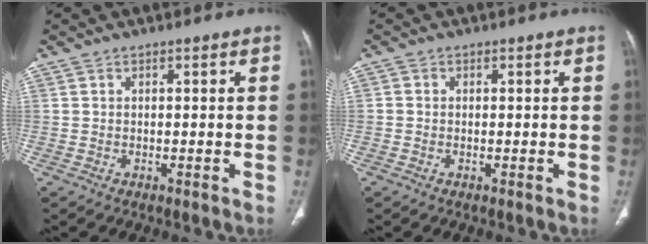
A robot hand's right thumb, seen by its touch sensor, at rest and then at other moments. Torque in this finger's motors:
{"motor_torque": [-0.15, -0.19, 0.42, -0.04, -0.01]}